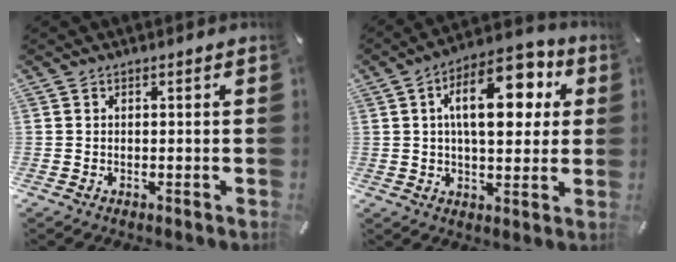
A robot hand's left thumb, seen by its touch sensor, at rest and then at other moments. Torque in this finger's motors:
{"motor_torque": [2.27, 2.74, 1.64, -1.13, 0.47]}